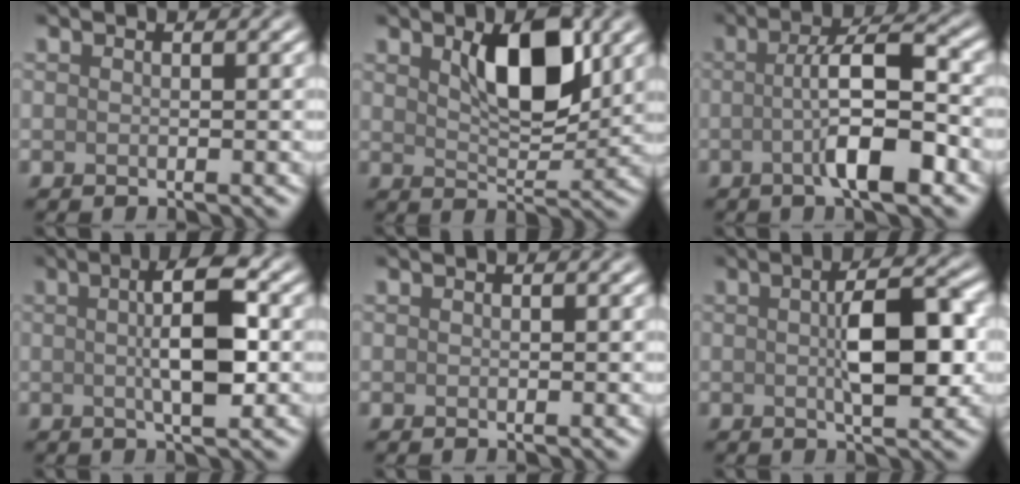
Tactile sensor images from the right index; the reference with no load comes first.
{"total": 5.7, "force": [2.2, 2.6, 4.6], "torque": [-0.080, -0.002, 0.037]}
{"total": 6.8, "force": [-1.5, 1.4, 6.4], "torque": [-0.103, 0.011, -0.032]}
{"total": 5.6, "force": [0.4, 1.3, 5.5], "torque": [-0.091, 0.008, 0.003]}
{"total": 0.0}
{"total": 6.2, "force": [0.2, 2.2, 5.7], "torque": [-0.094, 0.004, 0.004]}